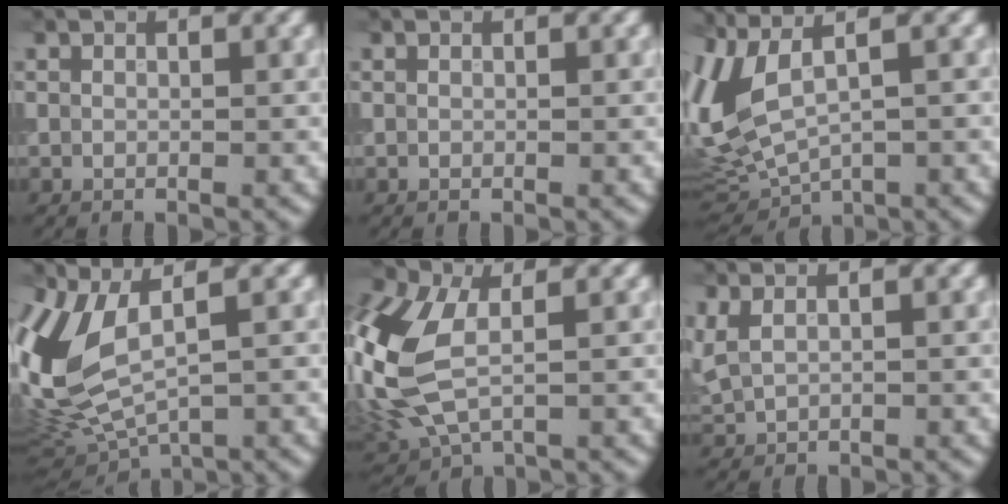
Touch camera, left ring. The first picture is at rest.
{"total": 0.0}
{"total": 8.5, "force": [2.1, 3.6, 7.4], "torque": [-0.194, -0.001, 0.046]}
{"total": 8.6, "force": [1.1, 3.7, 7.7], "torque": [-0.194, -0.007, 0.026]}
{"total": 10.1, "force": [0.5, 5.9, 8.2], "torque": [-0.237, -0.005, 0.011]}
{"total": 1.9, "force": [1.1, 0.9, 1.3], "torque": [-0.035, 0.003, 0.027]}